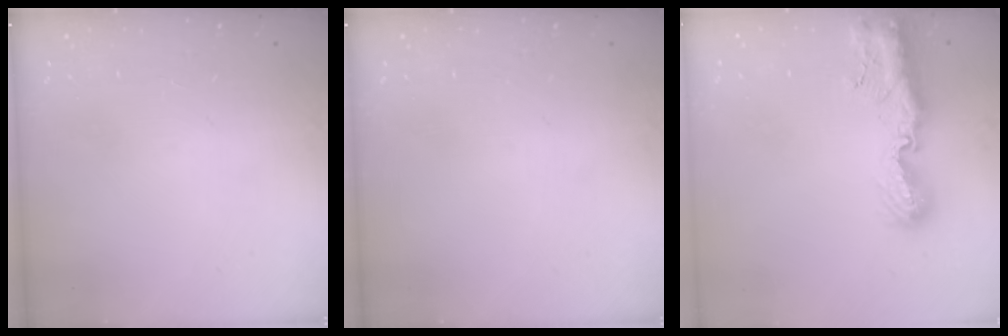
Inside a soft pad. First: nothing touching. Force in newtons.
{"total": 0.0}
{"total": 9.7, "press": 9.6, "slide": 0.9}